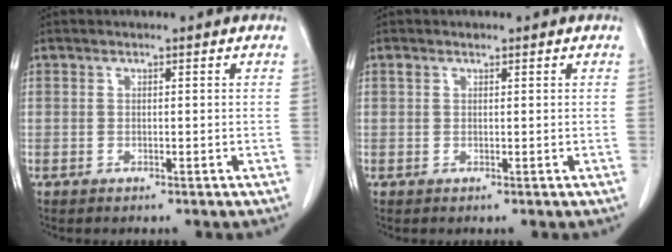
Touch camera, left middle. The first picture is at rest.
{"total": 0.8, "force": [0.6, 0.4, 0.4], "torque": [-0.018, 0.012, 0.013]}